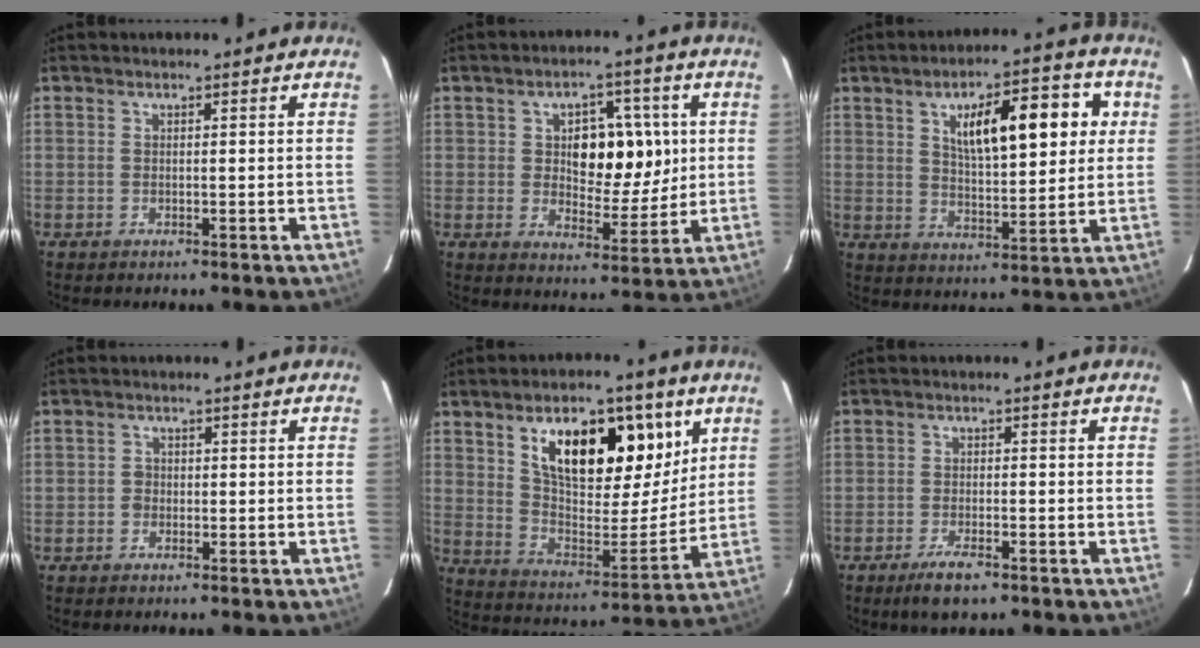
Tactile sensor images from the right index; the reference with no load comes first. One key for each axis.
{"total": 9.7, "fx": 1.8, "fy": 5.3, "fz": 8.0, "tx": -0.112, "ty": 0.015, "tz": 0.037}
{"total": 13.5, "fx": 4.2, "fy": 4.2, "fz": 12.1, "tx": -0.179, "ty": 0.021, "tz": 0.068}
{"total": 1.3, "fx": -0.3, "fy": 1.1, "fz": 0.4, "tx": -0.004, "ty": 0.005, "tz": -0.007}
{"total": 18.8, "fx": 8.8, "fy": 7.9, "fz": 14.6, "tx": -0.222, "ty": 0.010, "tz": 0.152}
{"total": 4.3, "fx": -2.9, "fy": 1.2, "fz": 2.9, "tx": -0.060, "ty": -0.004, "tz": -0.048}